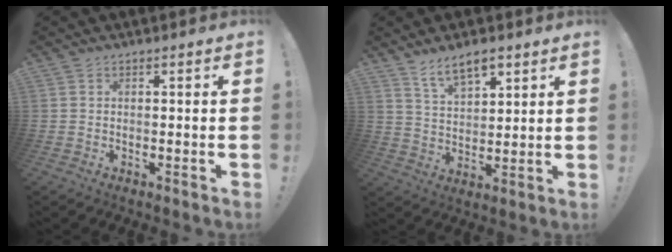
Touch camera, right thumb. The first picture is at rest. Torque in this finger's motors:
{"motor_torque": [0.01, 0.10, 0.38, 0.32, 0.02]}